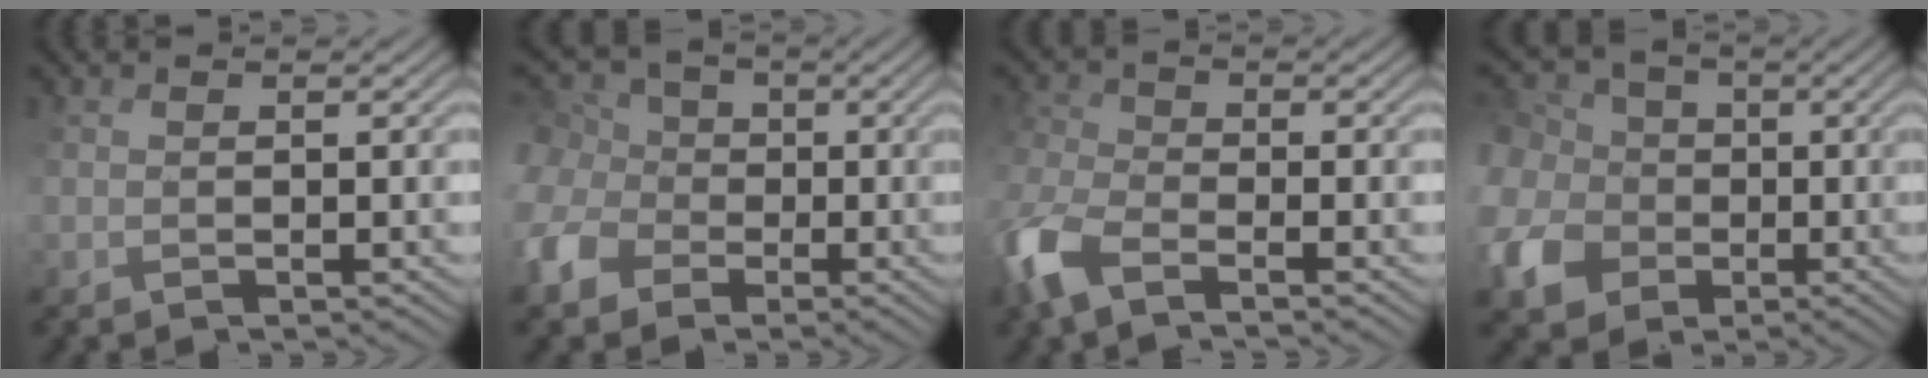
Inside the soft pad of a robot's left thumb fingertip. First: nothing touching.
{"total": 8.5, "force": [-0.8, 7.4, 4.1], "torque": [-0.137, 0.003, -0.019]}
{"total": 7.0, "force": [-3.1, 3.5, 5.2], "torque": [-0.147, -0.006, -0.072]}
{"total": 11.8, "force": [0.1, 10.6, 5.2], "torque": [-0.191, -0.006, -0.008]}